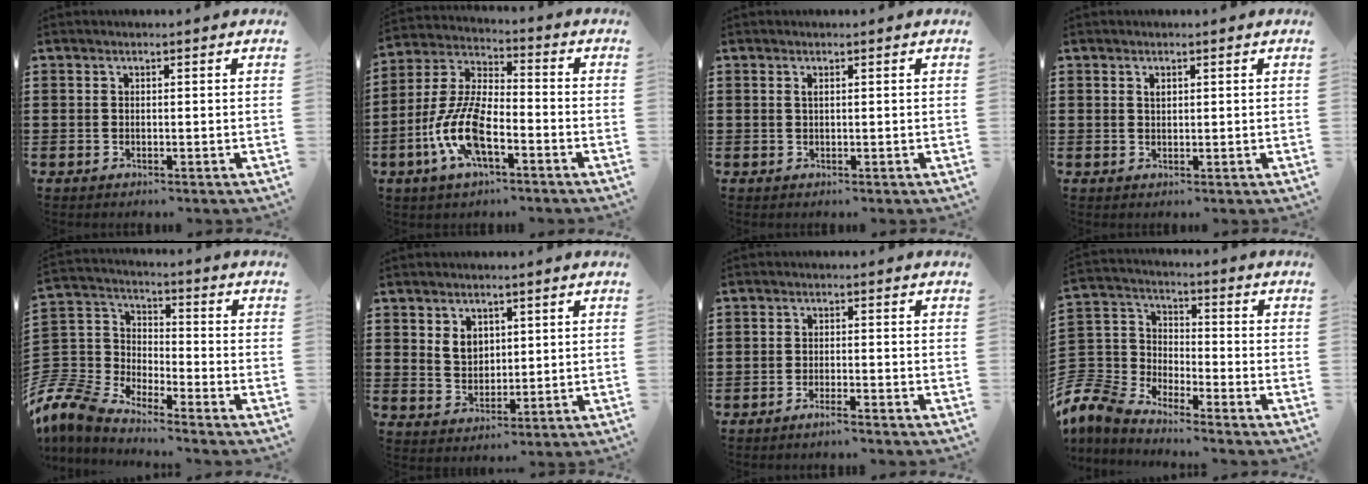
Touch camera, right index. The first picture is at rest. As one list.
[{"total": 10.5, "force": [-4.2, 4.2, 8.7], "torque": [-0.213, -0.007, -0.085]}, {"total": 0.6, "force": [0.2, 0.1, 0.5], "torque": [-0.012, 0.000, 0.004]}, {"total": 0.9, "force": [0.5, 0.5, 0.6], "torque": [-0.013, 0.004, 0.009]}, {"total": 7.9, "force": [-7.2, 2.8, 1.5], "torque": [-0.086, -0.008, -0.156]}, {"total": 3.7, "force": [1.8, 2.8, 1.6], "torque": [-0.042, 0.010, 0.033]}, {"total": 1.9, "force": [-1.7, -0.3, 0.8], "torque": [-0.014, -0.002, -0.031]}, {"total": 6.3, "force": [-5.7, 2.6, 0.7], "torque": [-0.074, -0.016, -0.130]}]